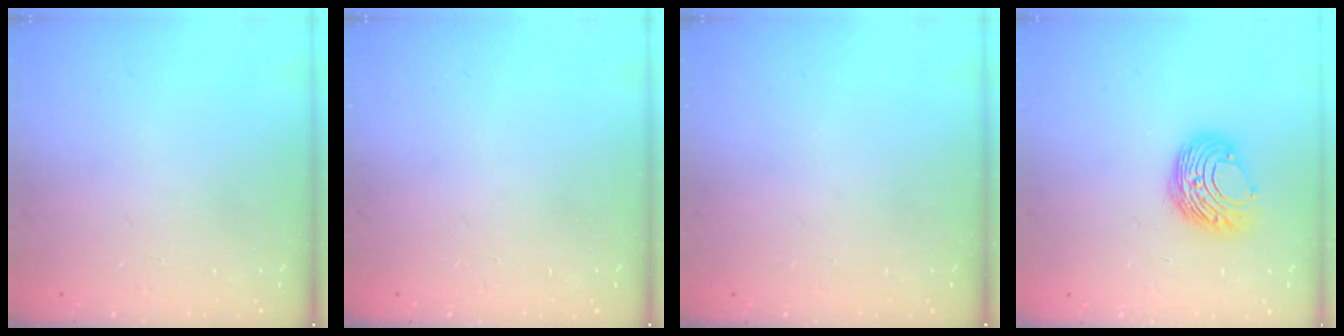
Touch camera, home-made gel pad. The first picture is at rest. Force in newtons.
{"total": 0.0}
{"total": 0.0}
{"total": 9.1, "press": 9.1, "slide": 0.4}